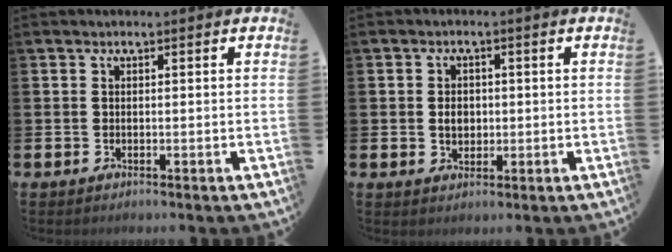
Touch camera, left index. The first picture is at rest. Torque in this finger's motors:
{"motor_torque": [0.25, 0.19, 0.08, 0.08]}